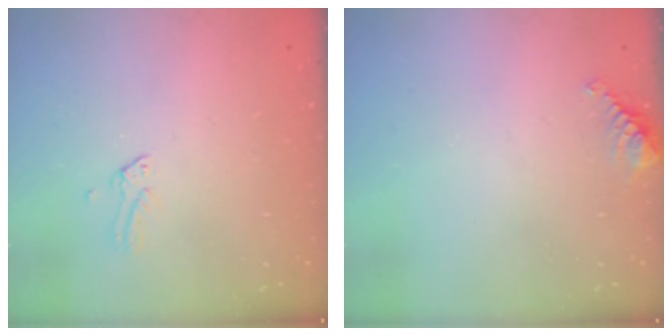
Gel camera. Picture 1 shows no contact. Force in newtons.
{"total": 7.3, "press": 7.2, "slide": 0.7}